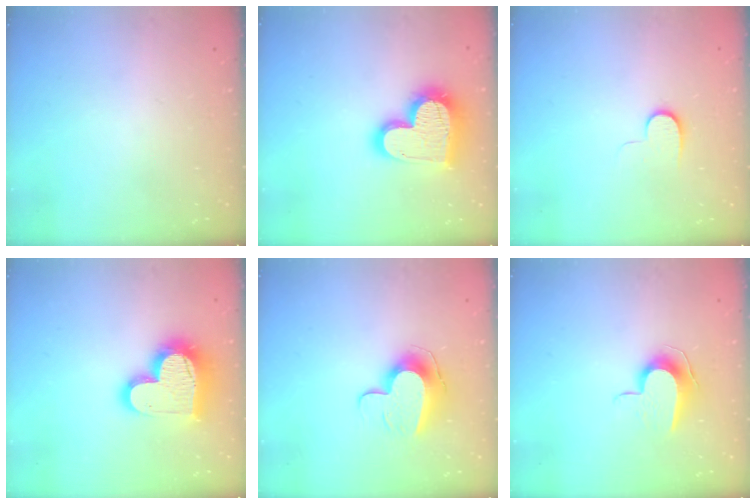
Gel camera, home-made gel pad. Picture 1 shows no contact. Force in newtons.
{"total": 19.9, "press": 19.9, "slide": 1.7}
{"total": 6.1, "press": 6.1, "slide": 0.8}
{"total": 18.1, "press": 18.0, "slide": 1.6}
{"total": 11.7, "press": 11.7, "slide": 0.7}
{"total": 9.4, "press": 9.4, "slide": 0.5}